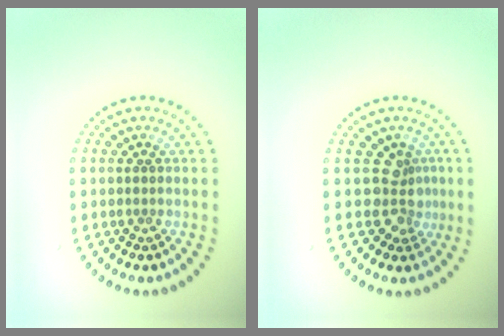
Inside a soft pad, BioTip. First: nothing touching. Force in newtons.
{"total": 2.5, "press": 1.9, "slide": 1.6}